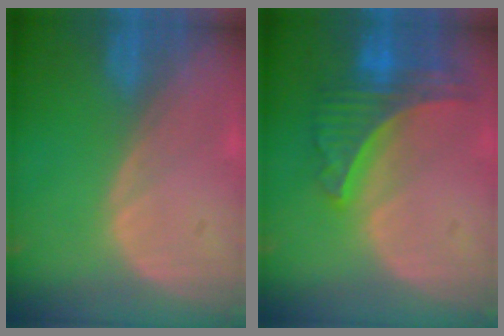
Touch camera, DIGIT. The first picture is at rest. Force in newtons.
{"total": 8.0, "press": 7.1, "slide": 3.8}